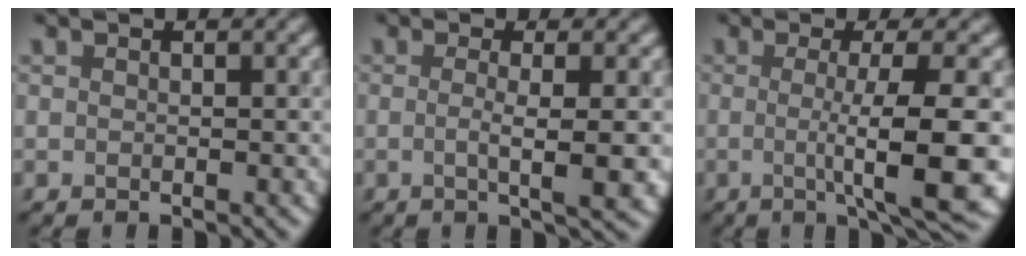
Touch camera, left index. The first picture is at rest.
{"total": 3.7, "force": [-0.4, 0.9, 3.6], "torque": [-0.050, 0.000, -0.005]}
{"total": 8.7, "force": [-1.3, 1.7, 8.4], "torque": [-0.111, -0.006, -0.016]}